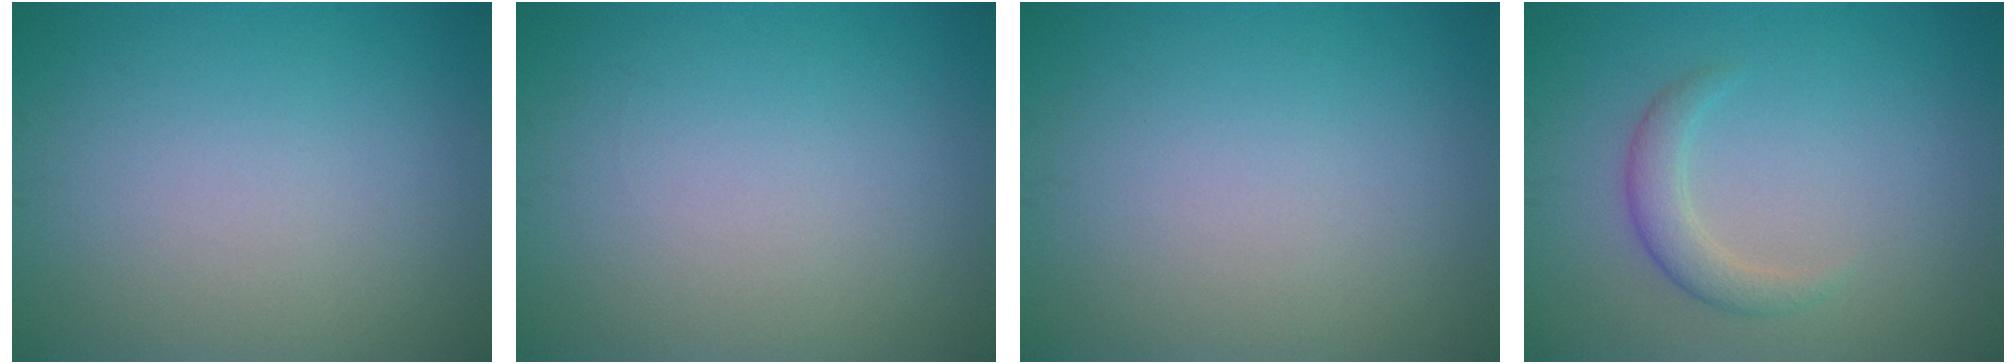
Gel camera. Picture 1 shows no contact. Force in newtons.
{"total": 0.0}
{"total": 0.0}
{"total": 2.2, "press": 2.2, "slide": 0.1}